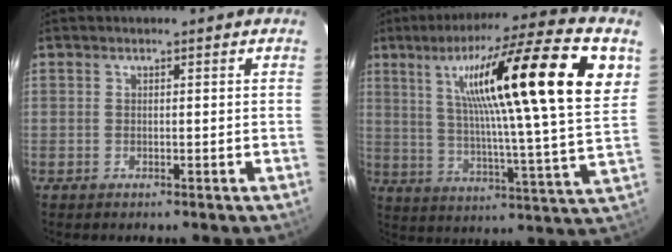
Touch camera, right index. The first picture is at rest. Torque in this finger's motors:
{"motor_torque": [1.52, 0.62, 1.05, 0.21]}